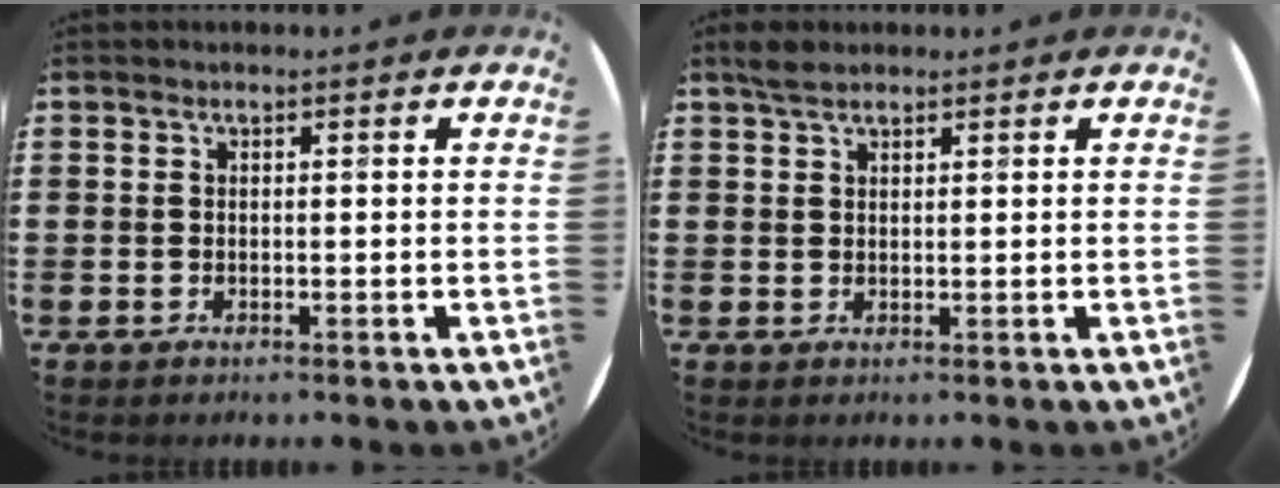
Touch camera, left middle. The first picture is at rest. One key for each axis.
{"total": 2.0, "fx": 1.6, "fy": 0.7, "fz": 0.8, "tx": -0.018, "ty": 0.006, "tz": 0.030}